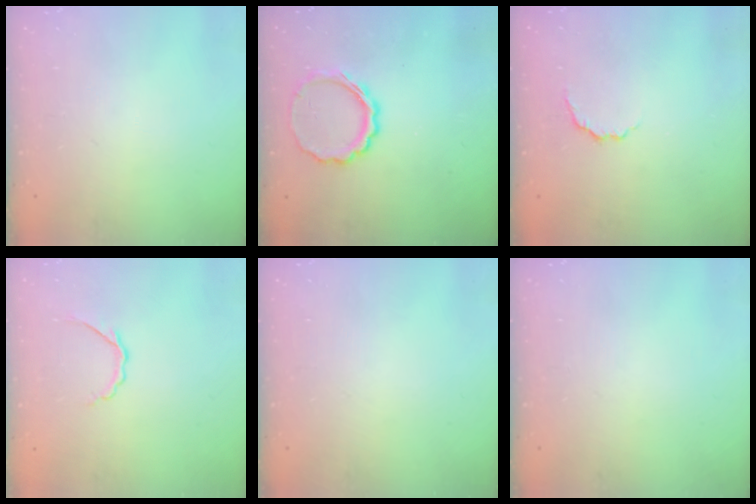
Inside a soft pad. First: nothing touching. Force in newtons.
{"total": 8.9, "press": 8.8, "slide": 1.6}
{"total": 3.4, "press": 3.3, "slide": 0.9}
{"total": 2.9, "press": 2.7, "slide": 0.8}
{"total": 0.0}
{"total": 0.0}